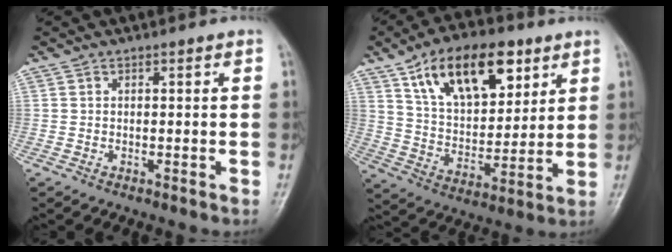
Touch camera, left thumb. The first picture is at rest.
{"total": 18.5, "force": [9.7, 9.5, 12.5], "torque": [-0.160, -0.038, 0.172]}